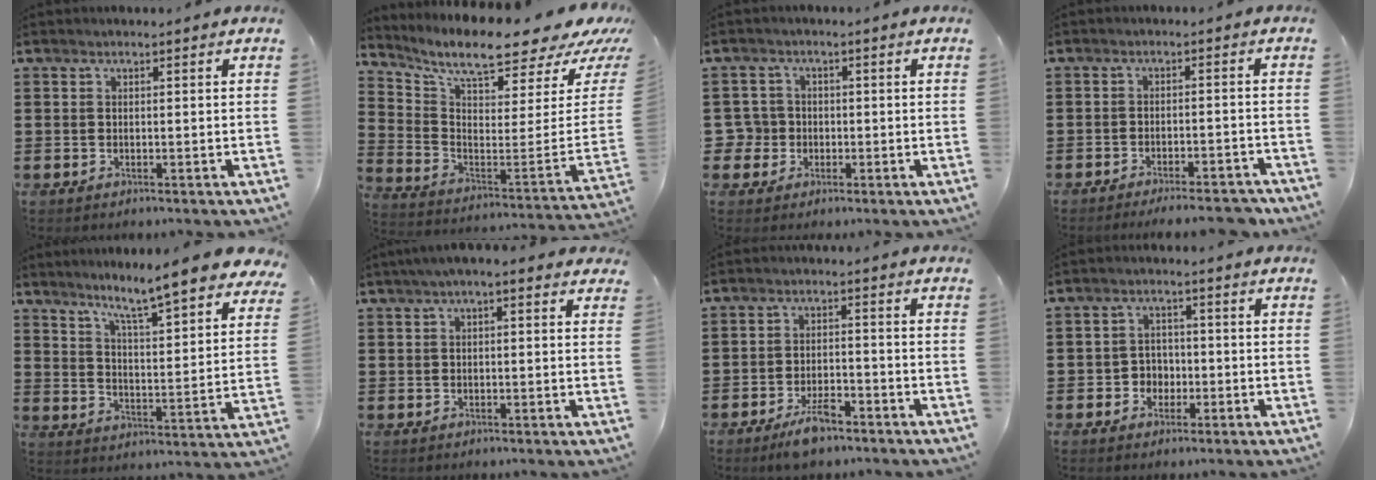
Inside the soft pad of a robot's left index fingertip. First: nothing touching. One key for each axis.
{"total": 9.2, "fx": 7.6, "fy": 1.0, "fz": 5.0, "tx": -0.116, "ty": -0.073, "tz": 0.124}
{"total": 3.4, "fx": -0.7, "fy": 3.3, "fz": 0.3, "tx": -0.038, "ty": 0.000, "tz": -0.023}
{"total": 4.6, "fx": -4.1, "fy": 0.2, "fz": 2.1, "tx": -0.032, "ty": -0.004, "tz": -0.075}
{"total": 8.0, "fx": 6.8, "fy": -0.6, "fz": 4.1, "tx": -0.092, "ty": -0.052, "tz": 0.105}
{"total": 2.5, "fx": 1.3, "fy": 0.5, "fz": 2.0, "tx": -0.041, "ty": 0.006, "tz": 0.023}
{"total": 4.5, "fx": -3.4, "fy": 1.4, "fz": 2.5, "tx": -0.048, "ty": 0.009, "tz": -0.065}
{"total": 3.1, "fx": -1.4, "fy": 2.6, "fz": 0.9, "tx": -0.027, "ty": 0.006, "tz": -0.032}